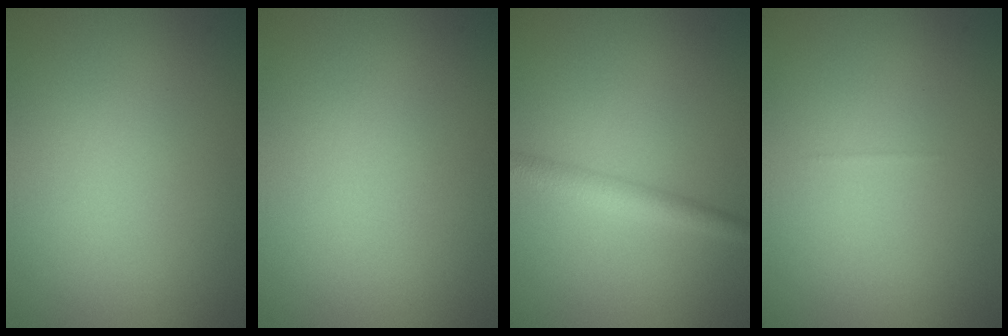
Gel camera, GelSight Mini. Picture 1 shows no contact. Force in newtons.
{"total": 0.0}
{"total": 2.6, "press": 2.6, "slide": 0.1}
{"total": 0.0}